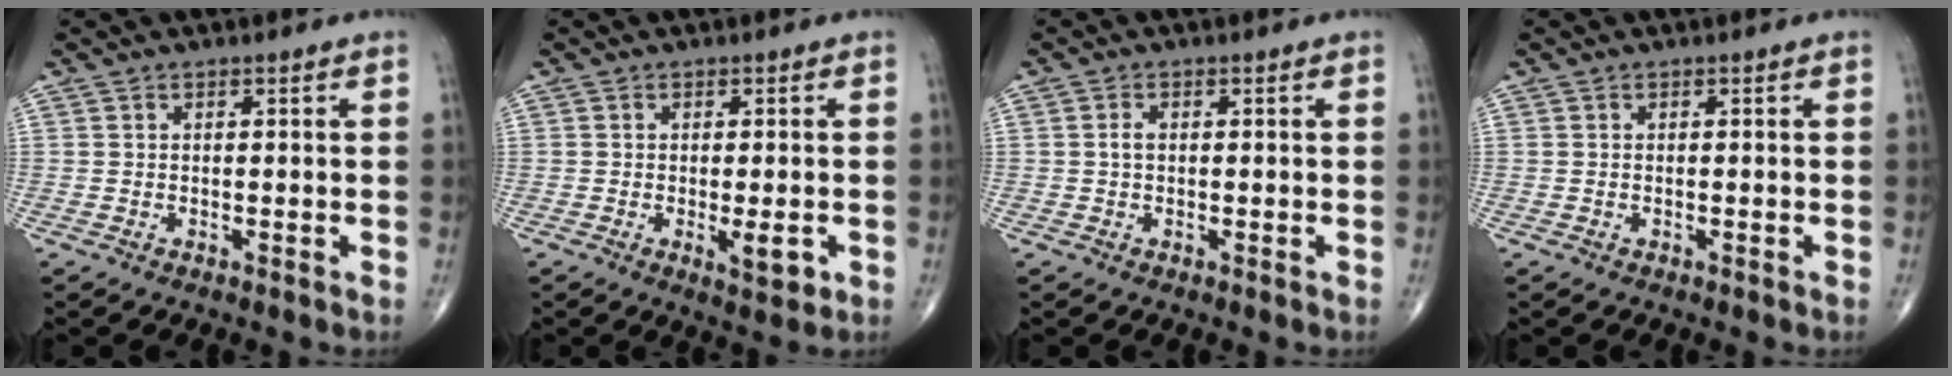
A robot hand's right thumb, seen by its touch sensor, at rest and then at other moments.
{"total": 4.2, "force": [-1.1, 1.5, 3.8], "torque": [-0.047, -0.007, -0.011]}
{"total": 1.4, "force": [0.0, 0.9, 1.1], "torque": [-0.023, 0.003, -0.001]}
{"total": 0.0}